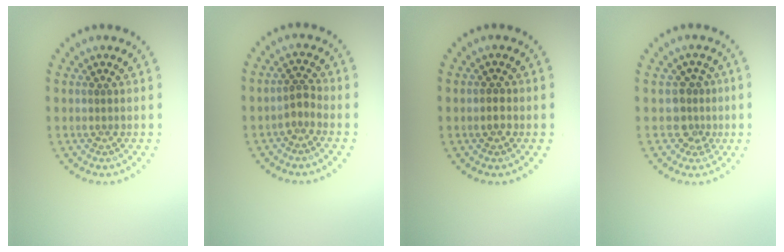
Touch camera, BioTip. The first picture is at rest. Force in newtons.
{"total": 1.4, "press": 1.1, "slide": 0.9}
{"total": 1.1, "press": 1.0, "slide": 0.2}
{"total": 2.4, "press": 1.9, "slide": 1.5}